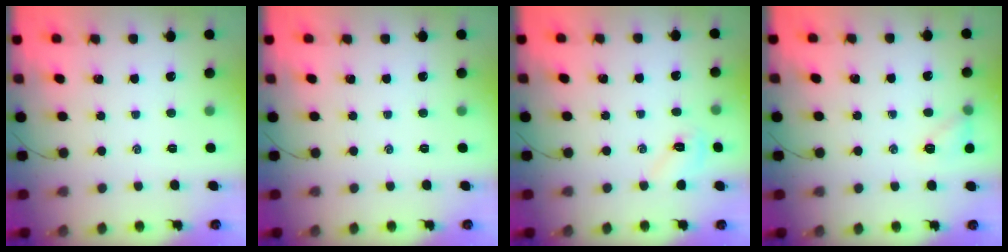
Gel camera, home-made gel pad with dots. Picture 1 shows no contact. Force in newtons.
{"total": 0.0}
{"total": 6.3, "press": 6.2, "slide": 1.1}
{"total": 7.4, "press": 7.2, "slide": 1.6}